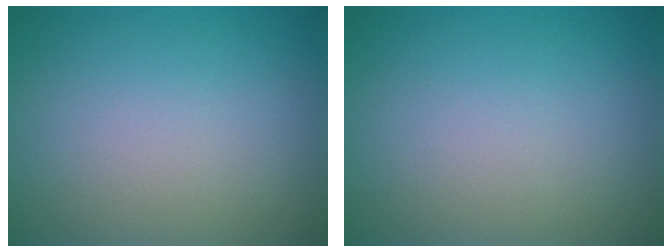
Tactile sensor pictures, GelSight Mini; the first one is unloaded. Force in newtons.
{"total": 0.0}